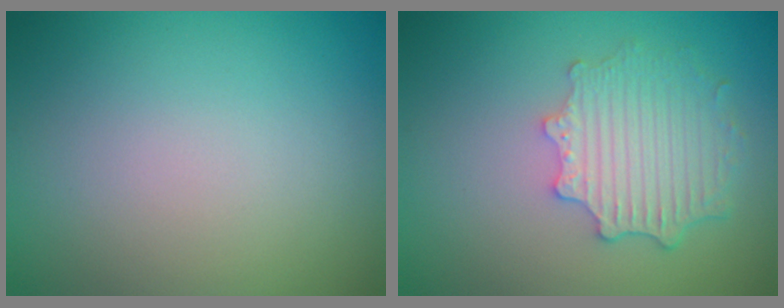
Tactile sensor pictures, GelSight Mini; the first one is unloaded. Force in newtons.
{"total": 4.2, "press": 3.5, "slide": 2.4}